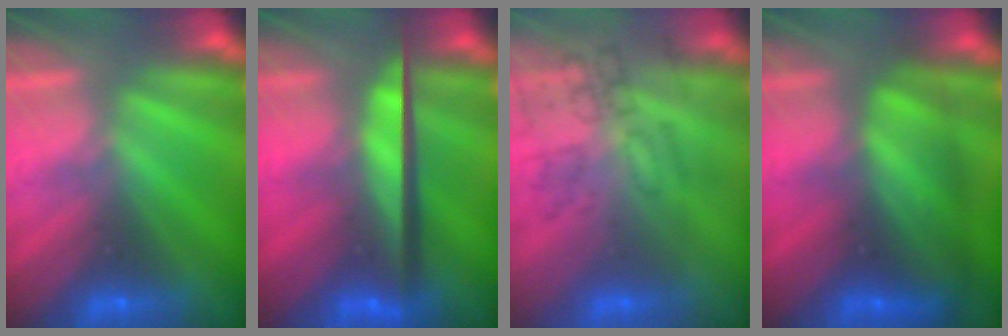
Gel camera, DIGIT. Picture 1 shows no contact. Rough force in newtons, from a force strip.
{"total": 7.3}
{"total": 4.9}
{"total": 8.0}